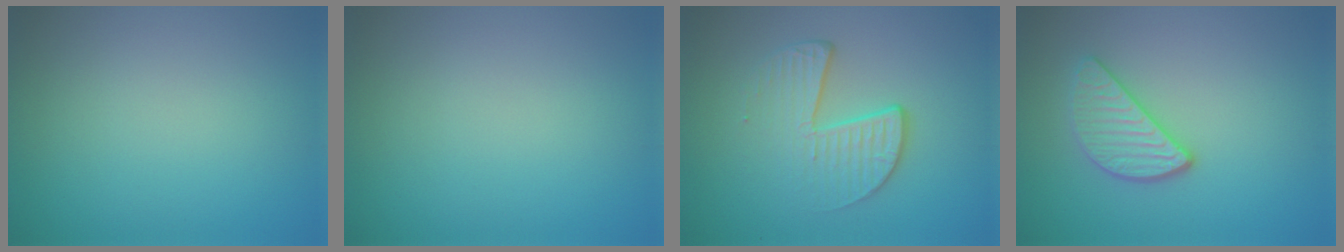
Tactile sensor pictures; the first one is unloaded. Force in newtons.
{"total": 0.0}
{"total": 4.3, "press": 2.7, "slide": 3.3}
{"total": 2.8, "press": 2.6, "slide": 0.9}